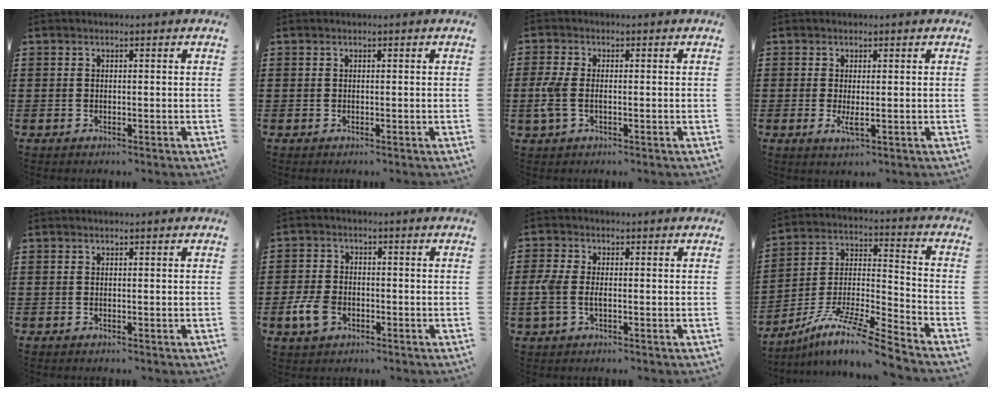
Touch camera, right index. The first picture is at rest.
{"total": 0.0}
{"total": 3.7, "force": [-0.6, 1.8, 3.2], "torque": [-0.087, -0.007, -0.019]}
{"total": 2.2, "force": [-0.2, 0.5, 2.2], "torque": [-0.046, -0.006, -0.005]}
{"total": 0.0}
{"total": 5.0, "force": [-2.0, 3.3, 3.2], "torque": [-0.086, -0.001, -0.042]}
{"total": 3.3, "force": [-0.7, 1.7, 2.8], "torque": [-0.072, -0.005, -0.019]}
{"total": 11.3, "force": [-9.1, 0.4, 6.7], "torque": [-0.125, 0.000, -0.179]}